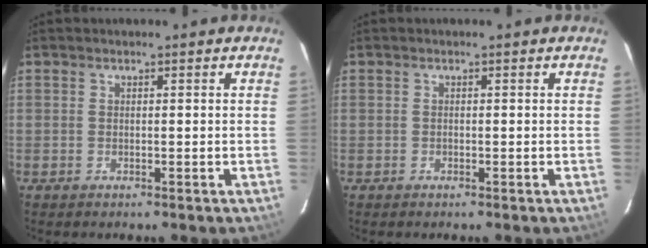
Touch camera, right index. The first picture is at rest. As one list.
[{"total": 0.0}]